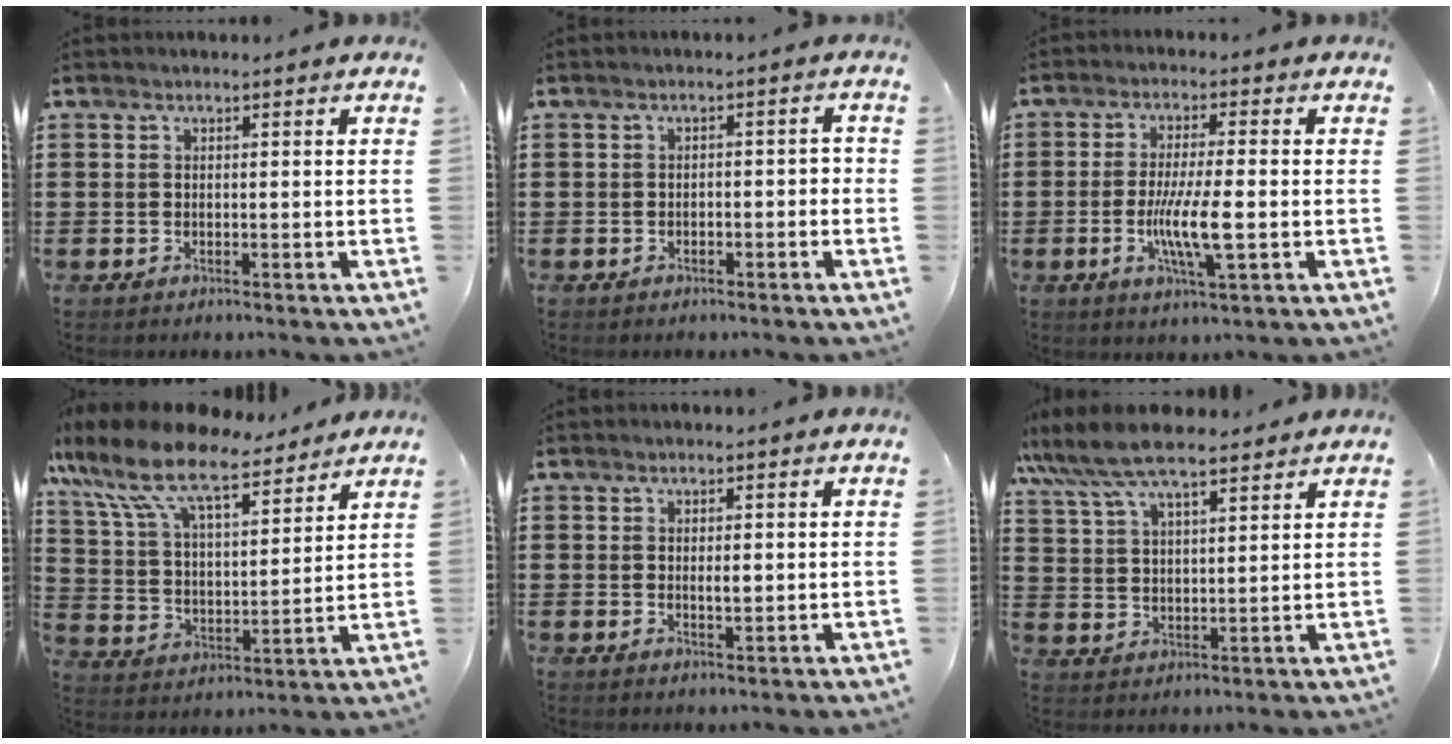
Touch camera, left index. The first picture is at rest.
{"total": 1.7, "force": [-1.5, 0.6, 0.7], "torque": [-0.017, 0.003, -0.033]}
{"total": 7.7, "force": [-1.6, 1.2, 7.4], "torque": [-0.144, -0.011, -0.034]}
{"total": 12.0, "force": [9.4, 3.3, 6.8], "torque": [-0.164, -0.041, 0.164]}
{"total": 1.7, "force": [0.1, 0.5, 1.6], "torque": [-0.030, 0.001, 0.000]}
{"total": 8.2, "force": [7.0, 2.0, 3.9], "torque": [-0.098, -0.014, 0.127]}